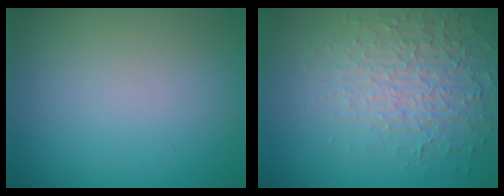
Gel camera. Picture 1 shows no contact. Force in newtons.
{"total": 3.9, "press": 3.9, "slide": 0.3}